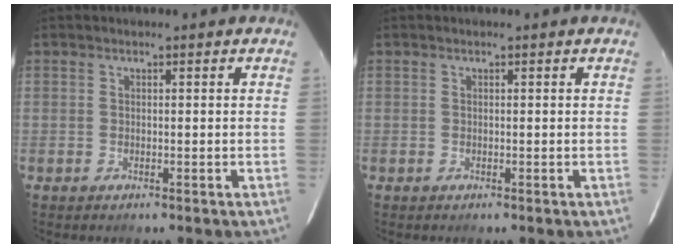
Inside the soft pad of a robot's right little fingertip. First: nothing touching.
{"total": 0.0}